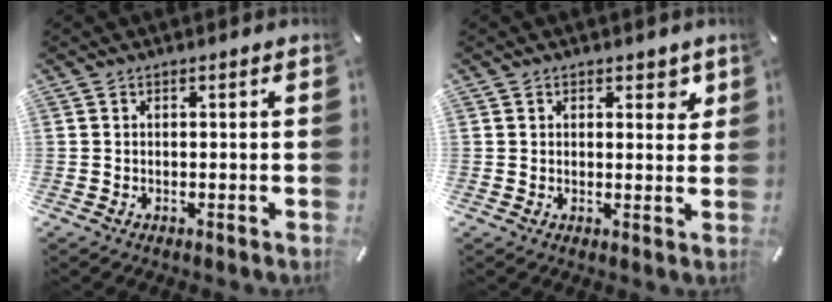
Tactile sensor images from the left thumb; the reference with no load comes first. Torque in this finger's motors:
{"motor_torque": [0.24, -0.23, 0.04, 0.02, -0.01]}